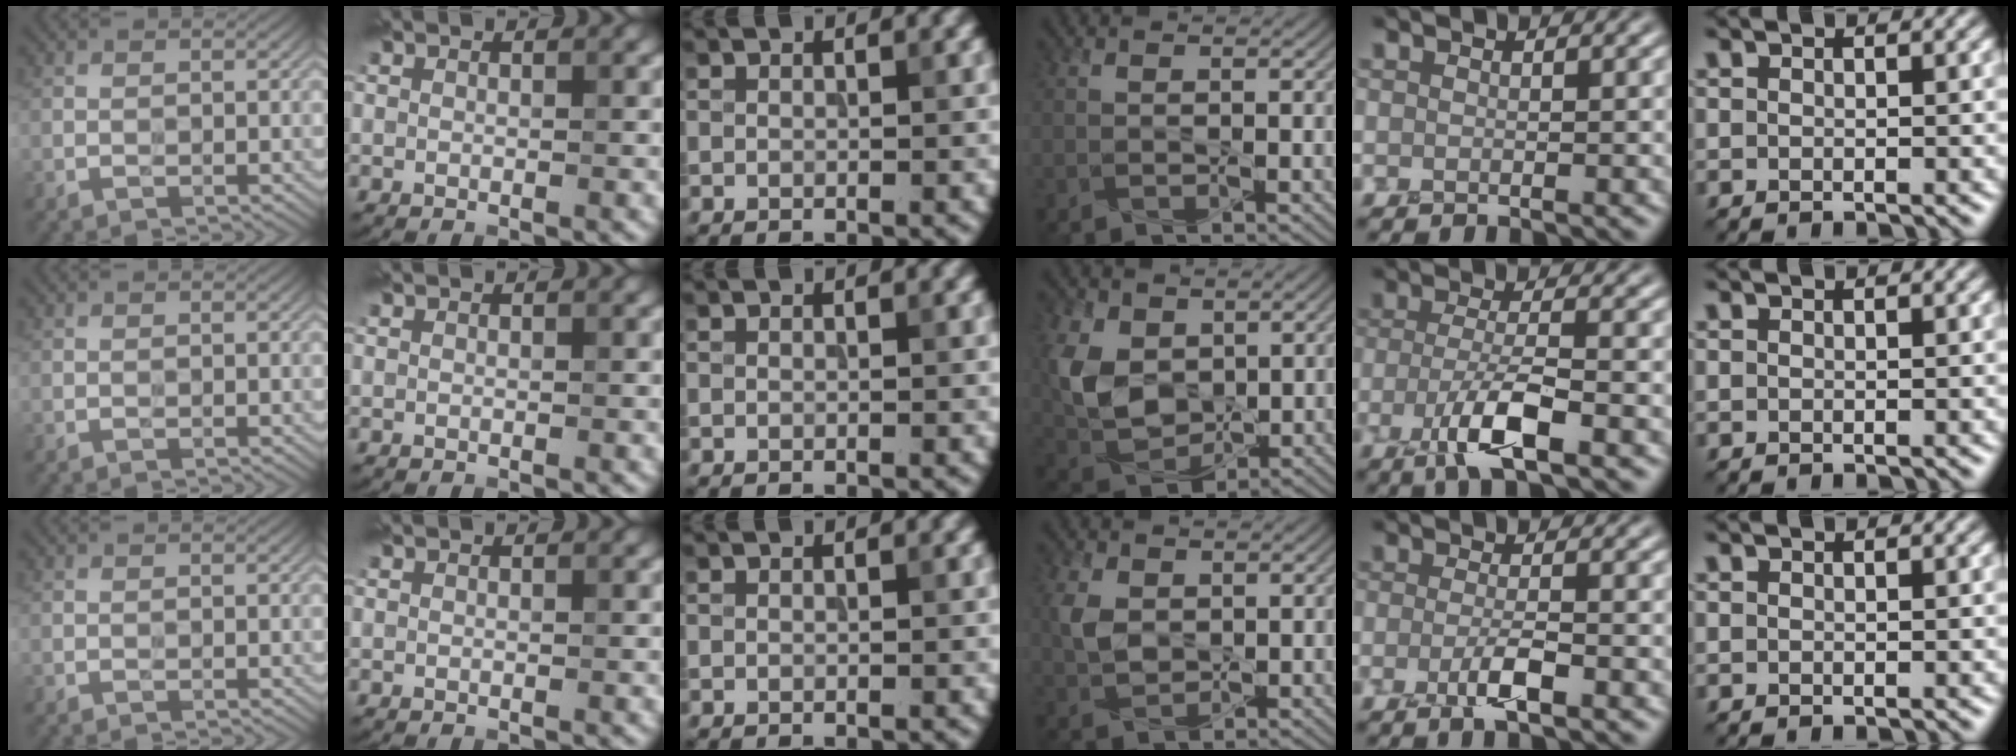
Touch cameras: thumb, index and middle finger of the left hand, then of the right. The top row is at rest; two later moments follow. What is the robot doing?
{"motion": "squeeze", "object": "tweezer"}